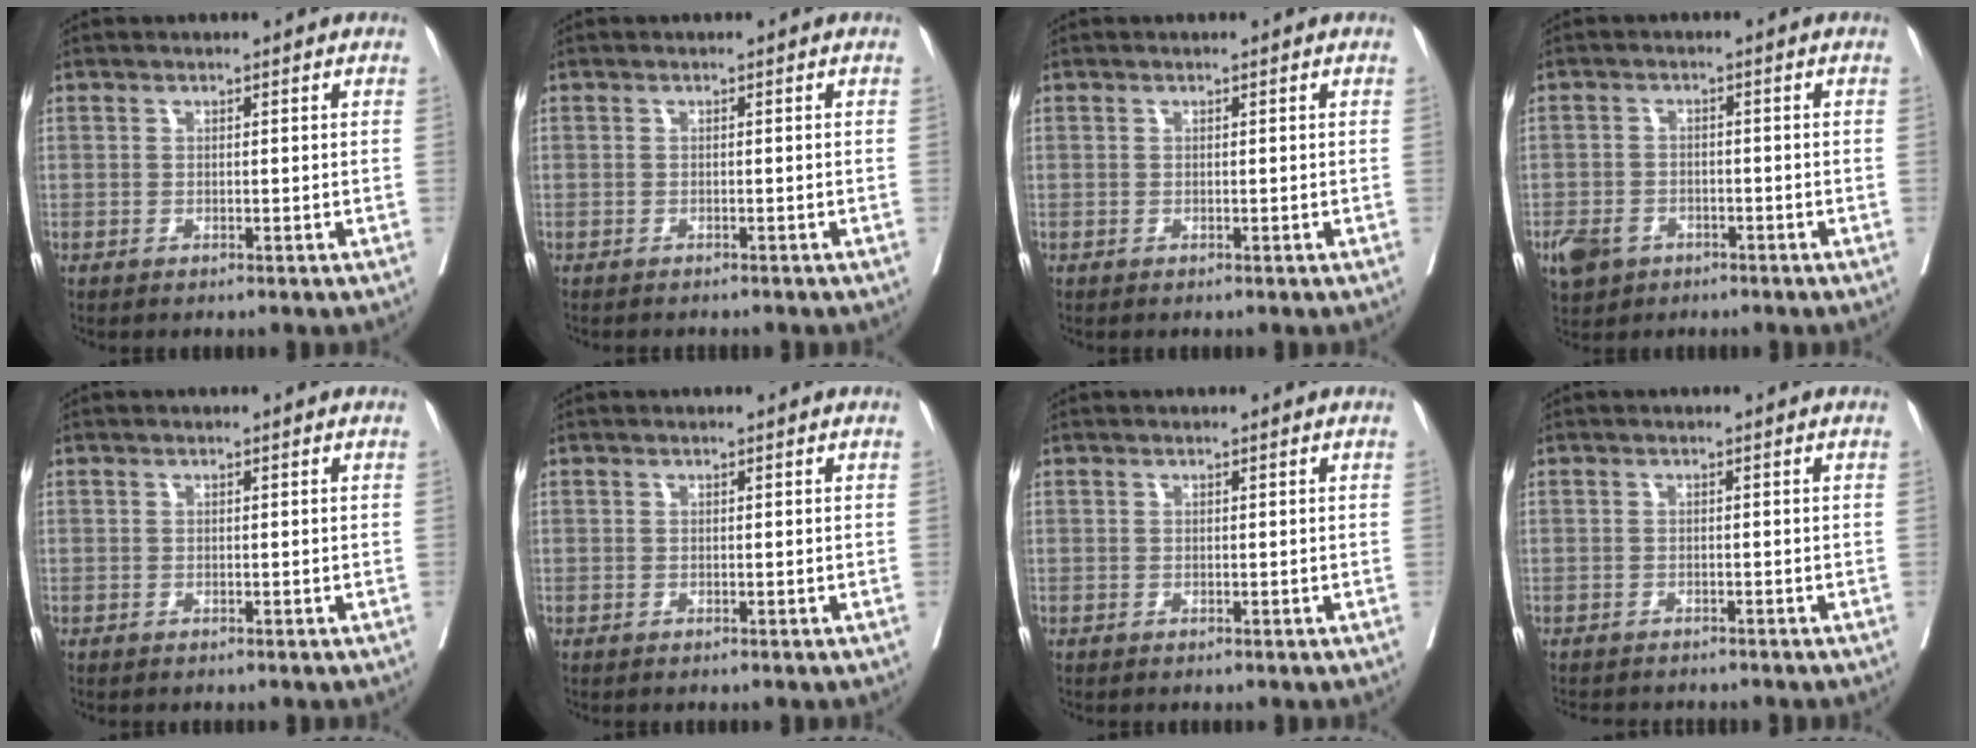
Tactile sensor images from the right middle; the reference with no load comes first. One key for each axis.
{"total": 2.3, "fx": -2.1, "fy": 0.4, "fz": 0.8, "tx": -0.014, "ty": -0.004, "tz": -0.026}
{"total": 0.0}
{"total": 6.6, "fx": -3.7, "fy": 4.9, "fz": 2.3, "tx": -0.047, "ty": 0.002, "tz": -0.057}
{"total": 0.0}
{"total": 0.0}
{"total": 0.0}
{"total": 6.2, "fx": -5.6, "fy": 1.6, "fz": 2.1, "tx": -0.028, "ty": -0.003, "tz": -0.076}